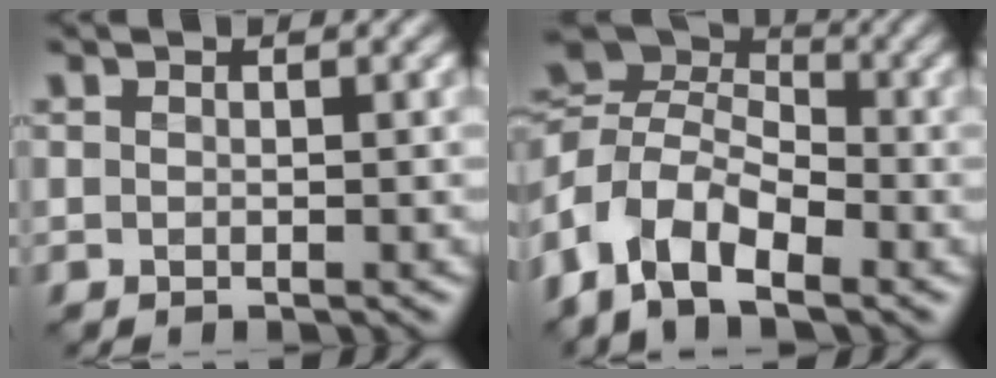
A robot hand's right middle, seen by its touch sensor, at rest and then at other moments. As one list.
[{"total": 9.5, "force": [-3.9, 6.0, 6.3], "torque": [-0.132, -0.003, -0.079]}]